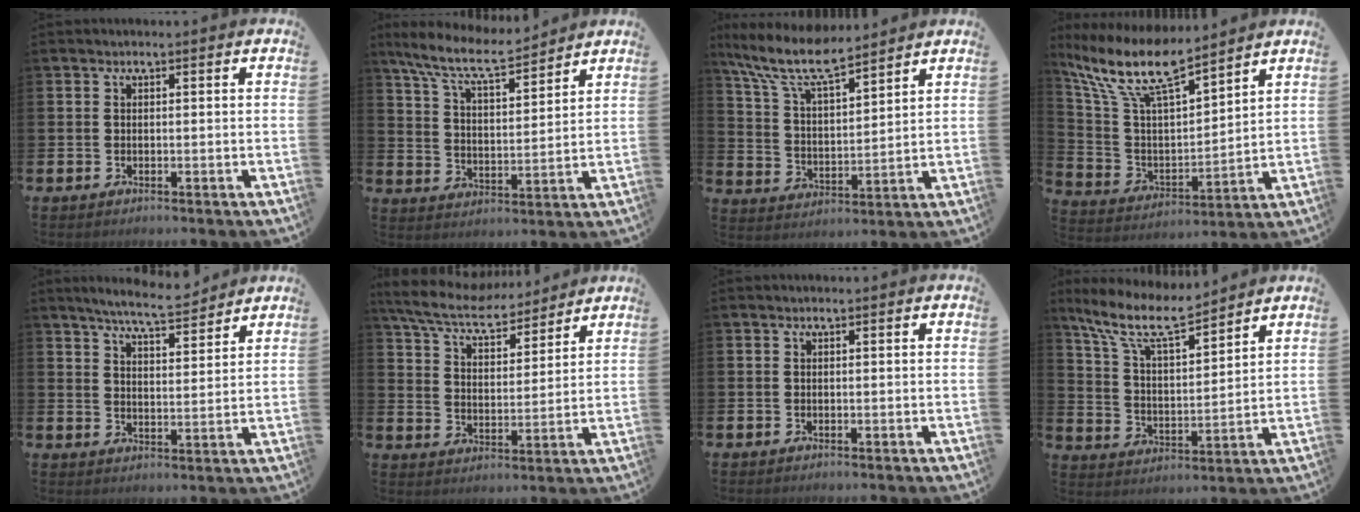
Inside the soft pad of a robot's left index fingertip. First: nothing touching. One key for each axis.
{"total": 8.8, "fx": 7.9, "fy": 1.5, "fz": 3.5, "tx": -0.103, "ty": -0.043, "tz": 0.142}
{"total": 10.0, "fx": 8.5, "fy": 2.1, "fz": 4.8, "tx": -0.129, "ty": -0.036, "tz": 0.152}
{"total": 11.3, "fx": 9.3, "fy": 2.2, "fz": 5.9, "tx": -0.157, "ty": -0.050, "tz": 0.160}
{"total": 6.5, "fx": 6.2, "fy": 0.3, "fz": 1.8, "tx": -0.050, "ty": -0.029, "tz": 0.110}
{"total": 8.0, "fx": 7.3, "fy": 1.8, "fz": 2.8, "tx": -0.089, "ty": -0.039, "tz": 0.130}
{"total": 0.0}
{"total": 9.6, "fx": 8.1, "fy": 2.2, "fz": 4.7, "tx": -0.127, "ty": -0.040, "tz": 0.144}